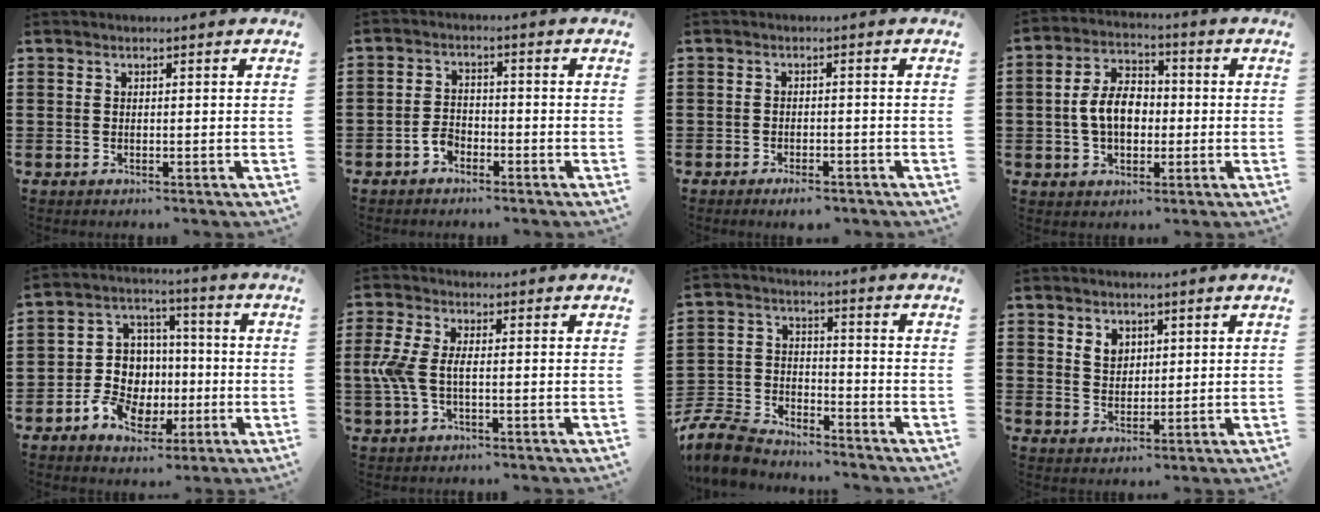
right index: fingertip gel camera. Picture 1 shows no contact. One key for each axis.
{"total": 2.5, "fx": -1.8, "fy": 1.4, "fz": 1.1, "tx": -0.033, "ty": -0.002, "tz": -0.038}
{"total": 1.9, "fx": -1.8, "fy": 0.2, "fz": 0.6, "tx": -0.016, "ty": -0.002, "tz": -0.033}
{"total": 7.4, "fx": -0.6, "fy": 4.8, "fz": 5.6, "tx": -0.130, "ty": 0.009, "tz": -0.018}
{"total": 9.4, "fx": -2.7, "fy": 7.9, "fz": 4.3, "tx": -0.084, "ty": 0.018, "tz": -0.042}
{"total": 4.8, "fx": -0.6, "fy": 2.0, "fz": 4.3, "tx": -0.113, "ty": -0.008, "tz": -0.022}
{"total": 8.1, "fx": -7.7, "fy": 1.7, "fz": 1.8, "tx": -0.059, "ty": 0.010, "tz": -0.157}
{"total": 3.0, "fx": 1.6, "fy": 2.3, "fz": 1.2, "tx": -0.032, "ty": 0.008, "tz": 0.030}